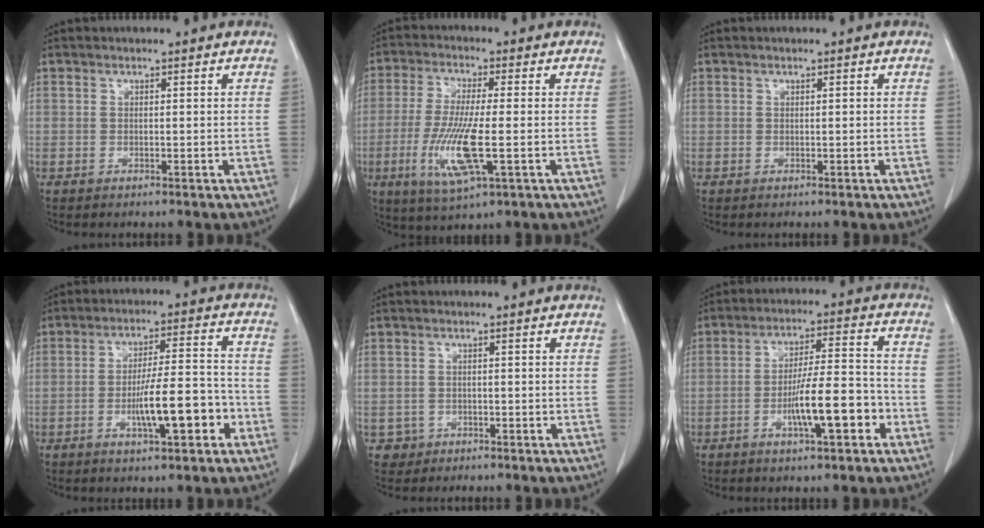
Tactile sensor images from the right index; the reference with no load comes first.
{"total": 10.4, "force": [-2.6, 1.3, 10.0], "torque": [-0.208, -0.020, -0.048]}
{"total": 0.0}
{"total": 10.2, "force": [-3.7, 1.9, 9.3], "torque": [-0.154, 0.013, -0.055]}
{"total": 2.3, "force": [-1.0, 2.1, -0.2], "torque": [0.008, 0.011, -0.016]}
{"total": 10.1, "force": [-3.8, 1.6, 9.2], "torque": [-0.155, 0.011, -0.060]}